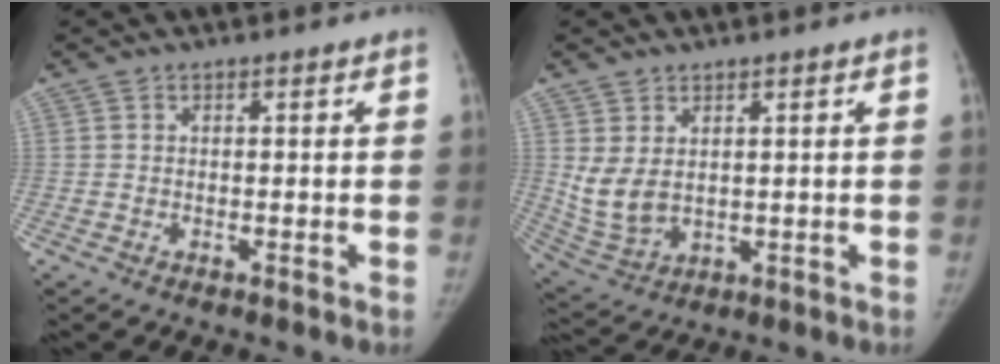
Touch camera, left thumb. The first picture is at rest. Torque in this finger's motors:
{"motor_torque": [0.07, 0.09, 0.56, -0.56, 0.08]}